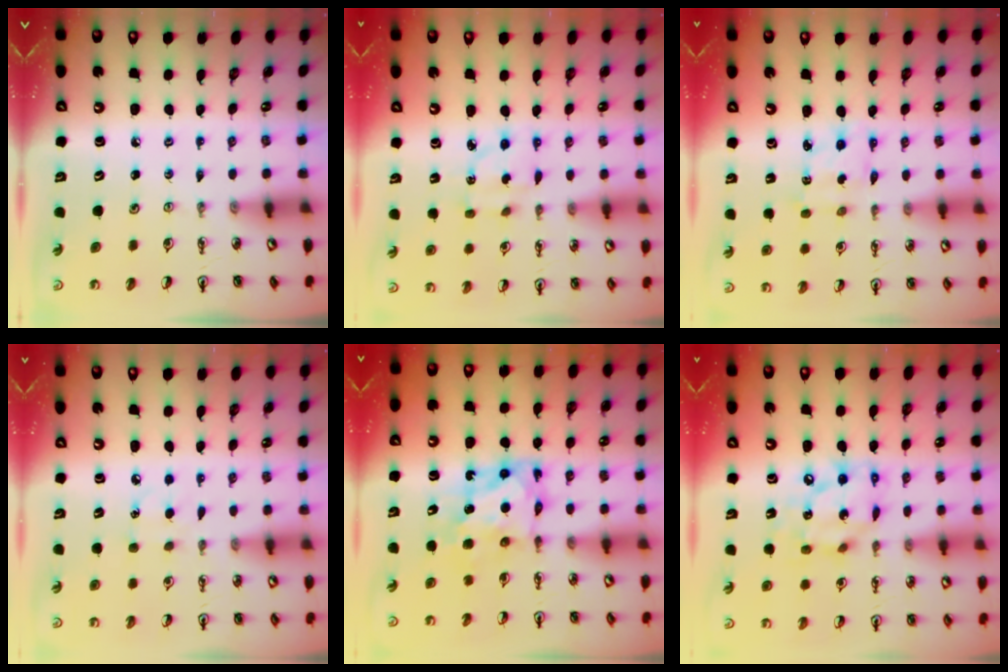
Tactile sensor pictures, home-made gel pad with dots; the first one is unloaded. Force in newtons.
{"total": 2.7, "press": 2.7, "slide": 0.2}
{"total": 2.2, "press": 2.0, "slide": 0.8}
{"total": 4.8, "press": 4.8, "slide": 0.5}
{"total": 6.9, "press": 6.9, "slide": 0.4}
{"total": 14.4, "press": 14.3, "slide": 1.7}